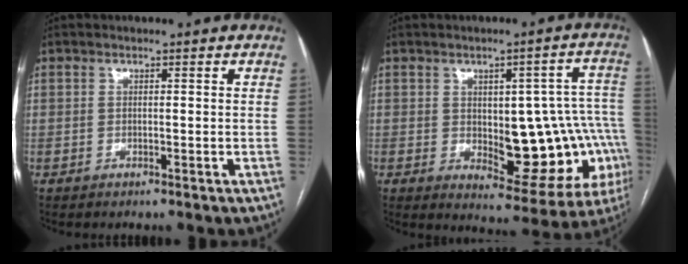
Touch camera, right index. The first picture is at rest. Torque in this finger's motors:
{"motor_torque": [1.15, -0.57, 0.31, 0.05]}